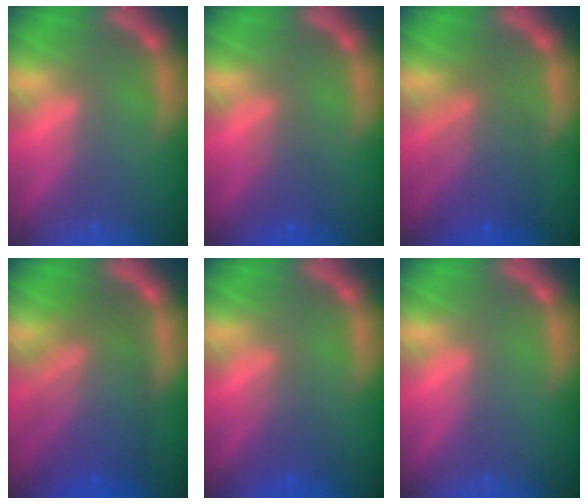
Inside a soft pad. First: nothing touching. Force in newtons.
{"total": 1.9}
{"total": 6.0}
{"total": 9.0}
{"total": 2.4}
{"total": 0.0}